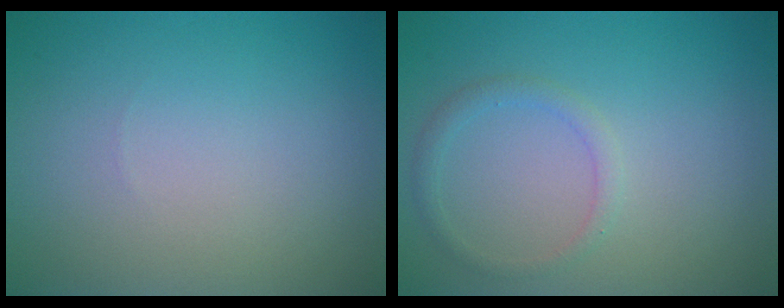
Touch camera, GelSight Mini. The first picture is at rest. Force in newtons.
{"total": 1.4, "press": 1.4, "slide": 0.1}